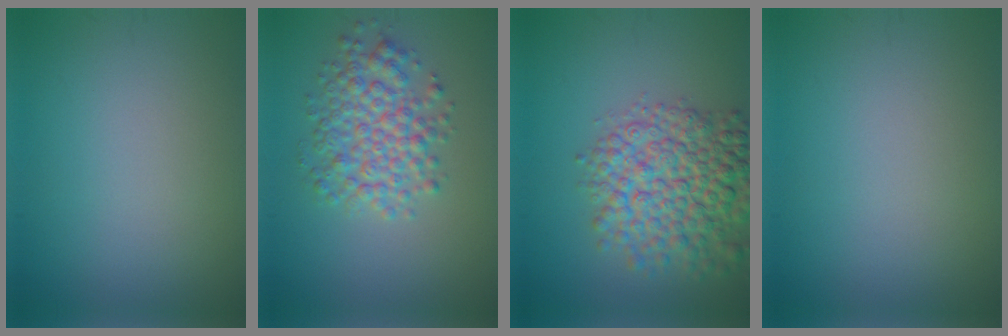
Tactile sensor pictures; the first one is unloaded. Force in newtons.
{"total": 4.8, "press": 4.8, "slide": 0.1}
{"total": 8.2, "press": 8.2, "slide": 0.3}
{"total": 0.0}